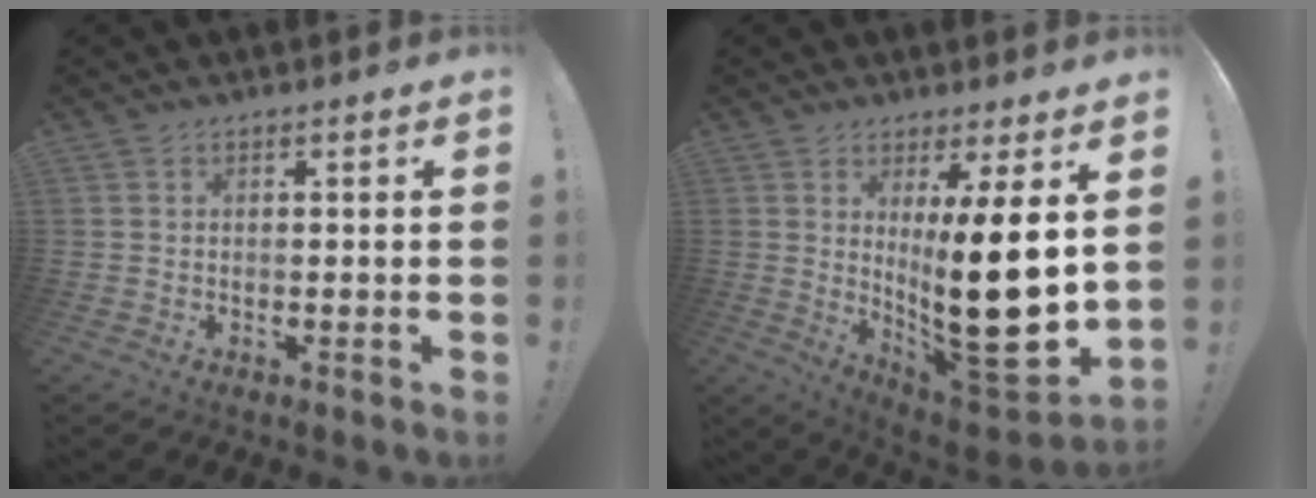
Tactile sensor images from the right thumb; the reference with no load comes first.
{"total": 20.1, "force": [2.9, 3.7, 19.5], "torque": [-0.307, -0.057, 0.051]}